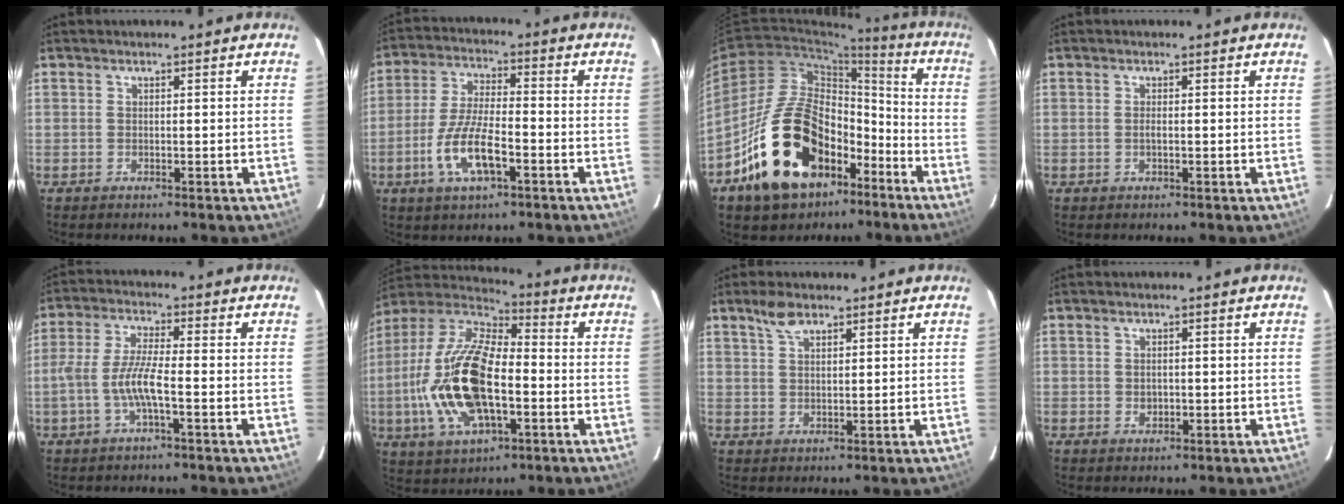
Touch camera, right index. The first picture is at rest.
{"total": 10.6, "force": [-4.4, 3.3, 9.0], "torque": [-0.188, -0.002, -0.082]}
{"total": 21.7, "force": [-12.1, 13.0, 12.5], "torque": [-0.236, 0.022, -0.177]}
{"total": 0.7, "force": [-0.2, 0.2, 0.7], "torque": [-0.013, 0.002, -0.004]}
{"total": 6.8, "force": [-2.4, 0.7, 6.4], "torque": [-0.136, 0.004, -0.045]}
{"total": 21.1, "force": [-4.2, 9.6, 18.4], "torque": [-0.389, -0.003, -0.080]}
{"total": 3.8, "force": [2.7, 1.5, 2.2], "torque": [-0.041, 0.009, 0.051]}
{"total": 1.4, "force": [-0.2, 1.2, 0.7], "torque": [-0.008, 0.003, -0.002]}